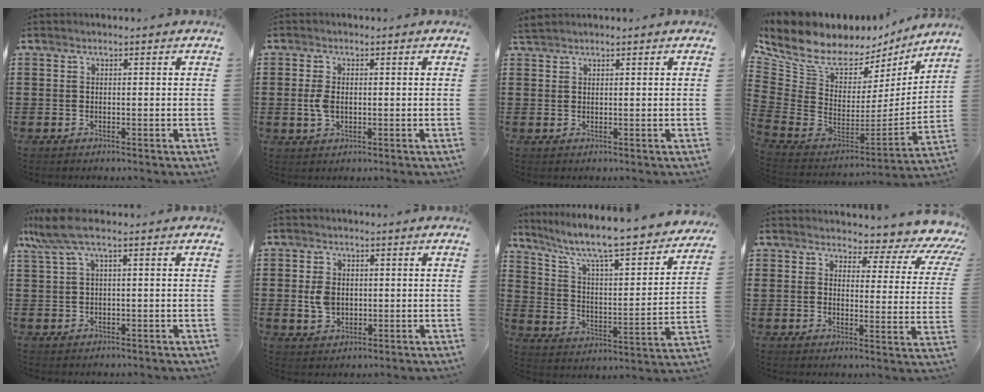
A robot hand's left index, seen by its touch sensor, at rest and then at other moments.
{"total": 3.2, "force": [-0.1, 2.0, 2.6], "torque": [-0.066, 0.000, -0.007]}
{"total": 1.1, "force": [1.1, 0.3, 0.2], "torque": [-0.008, 0.001, 0.021]}
{"total": 7.4, "force": [5.6, 3.8, 2.9], "torque": [-0.100, -0.054, 0.098]}
{"total": 5.1, "force": [2.2, 0.6, 4.5], "torque": [-0.113, -0.007, 0.034]}
{"total": 4.1, "force": [0.1, 3.1, 2.7], "torque": [-0.073, 0.006, -0.004]}
{"total": 8.4, "force": [7.0, 0.7, 4.5], "torque": [-0.111, -0.063, 0.111]}
{"total": 4.4, "force": [3.6, 1.6, 2.0], "torque": [-0.051, -0.023, 0.055]}